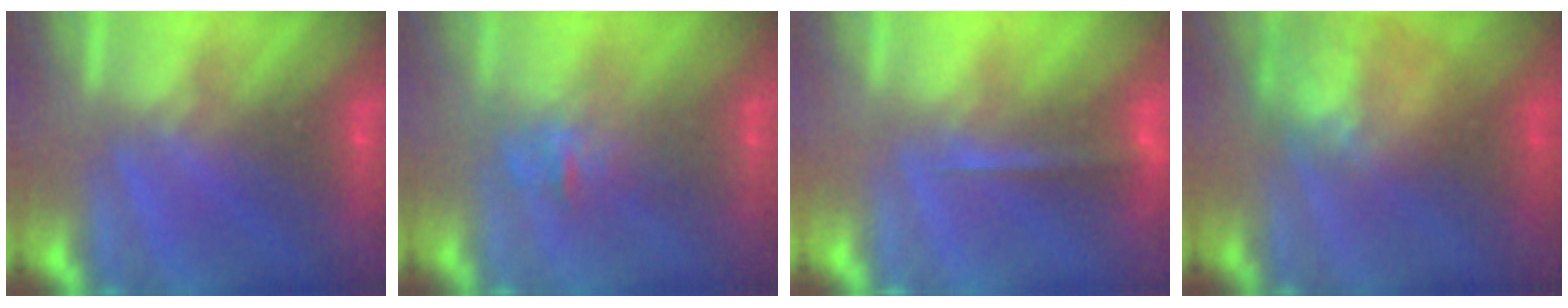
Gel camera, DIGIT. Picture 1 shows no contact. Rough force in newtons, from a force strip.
{"total": 2.7}
{"total": 1.3}
{"total": 8.1}